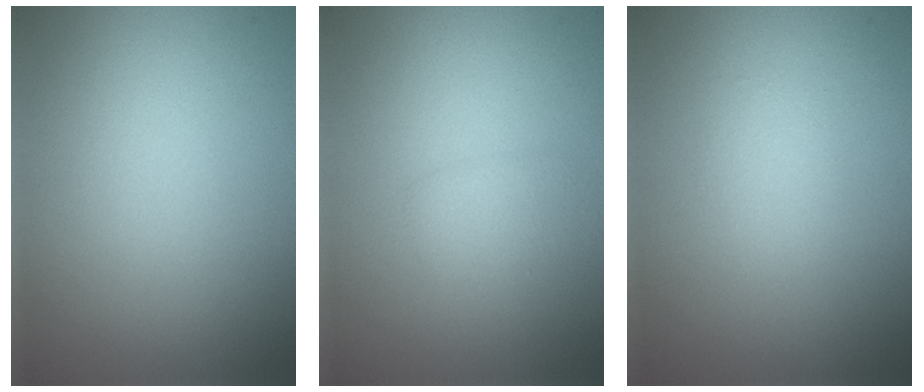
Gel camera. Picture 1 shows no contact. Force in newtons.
{"total": 1.3, "press": 1.3, "slide": 0.0}
{"total": 1.0, "press": 1.0, "slide": 0.0}